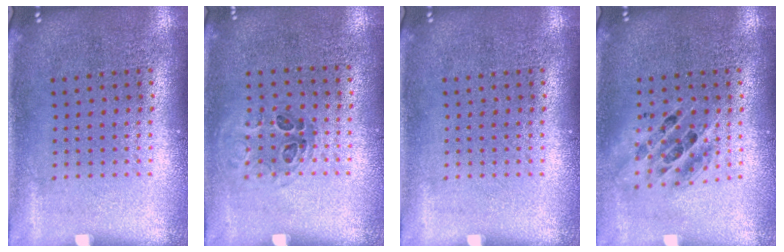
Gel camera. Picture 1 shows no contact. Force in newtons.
{"total": 0.9, "press": 0.6, "slide": 0.7}
{"total": 0.0}
{"total": 1.3, "press": 1.1, "slide": 0.6}